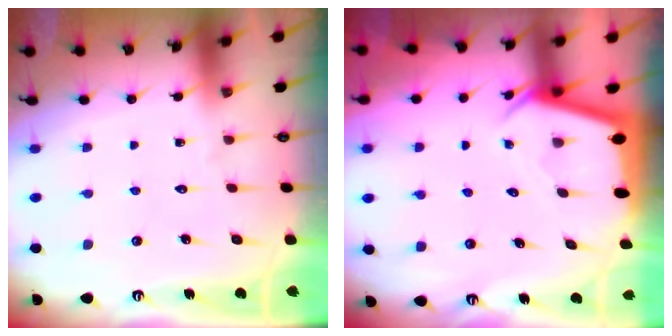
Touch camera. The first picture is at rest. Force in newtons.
{"total": 2.6, "press": 2.6, "slide": 0.3}